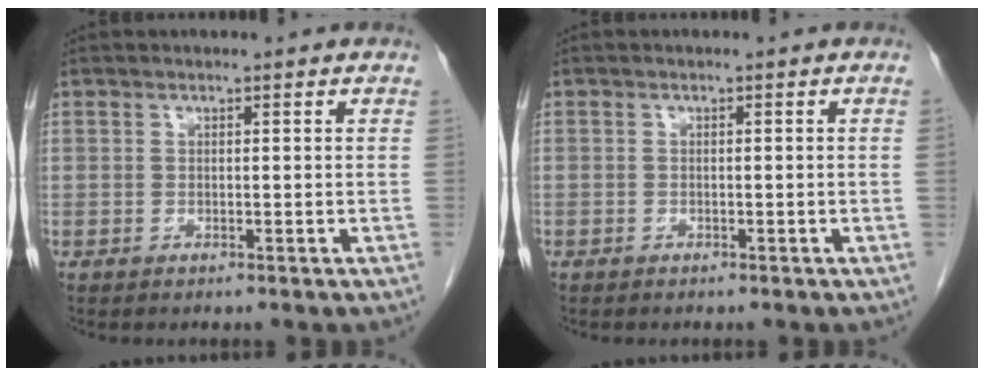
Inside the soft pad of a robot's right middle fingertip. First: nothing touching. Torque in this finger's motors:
{"motor_torque": [0.35, -0.40, -0.70, -0.21]}